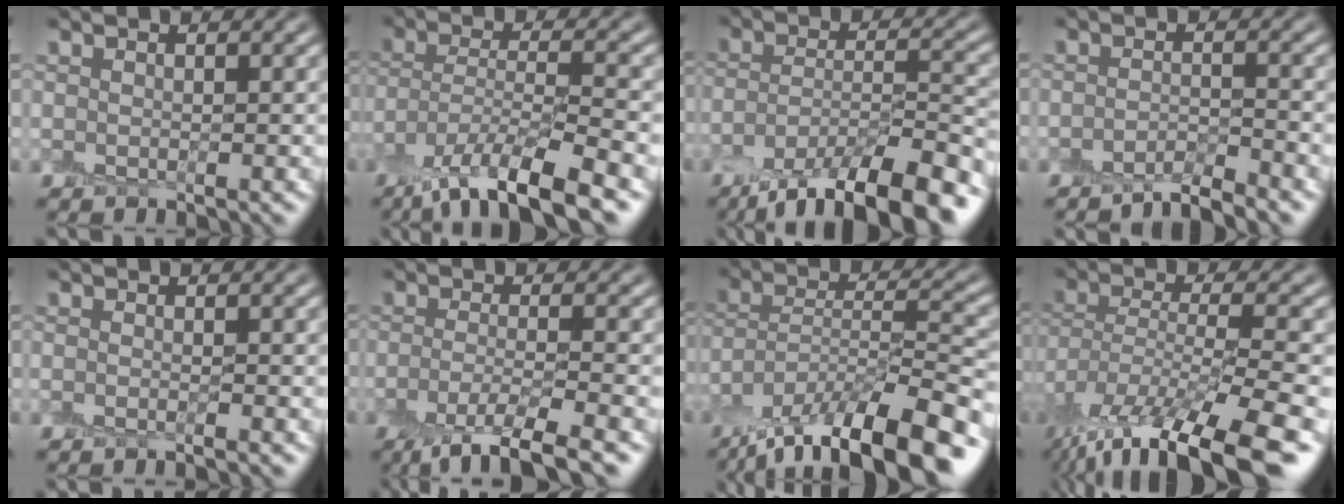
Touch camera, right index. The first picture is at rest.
{"total": 9.3, "force": [-6.5, 2.5, 6.1], "torque": [-0.105, -0.006, -0.125]}
{"total": 11.2, "force": [-7.9, 3.6, 7.2], "torque": [-0.121, -0.003, -0.138]}
{"total": 2.8, "force": [-2.4, 0.5, 1.5], "torque": [-0.014, 0.003, -0.053]}
{"total": 1.2, "force": [-0.6, 0.4, 1.0], "torque": [-0.008, -0.006, -0.012]}
{"total": 5.6, "force": [-3.2, 1.3, 4.4], "torque": [-0.071, -0.009, -0.063]}
{"total": 14.2, "force": [-10.6, 4.1, 8.4], "torque": [-0.158, 0.006, -0.176]}
{"total": 14.6, "force": [-10.1, 4.2, 9.7], "torque": [-0.205, -0.020, -0.158]}